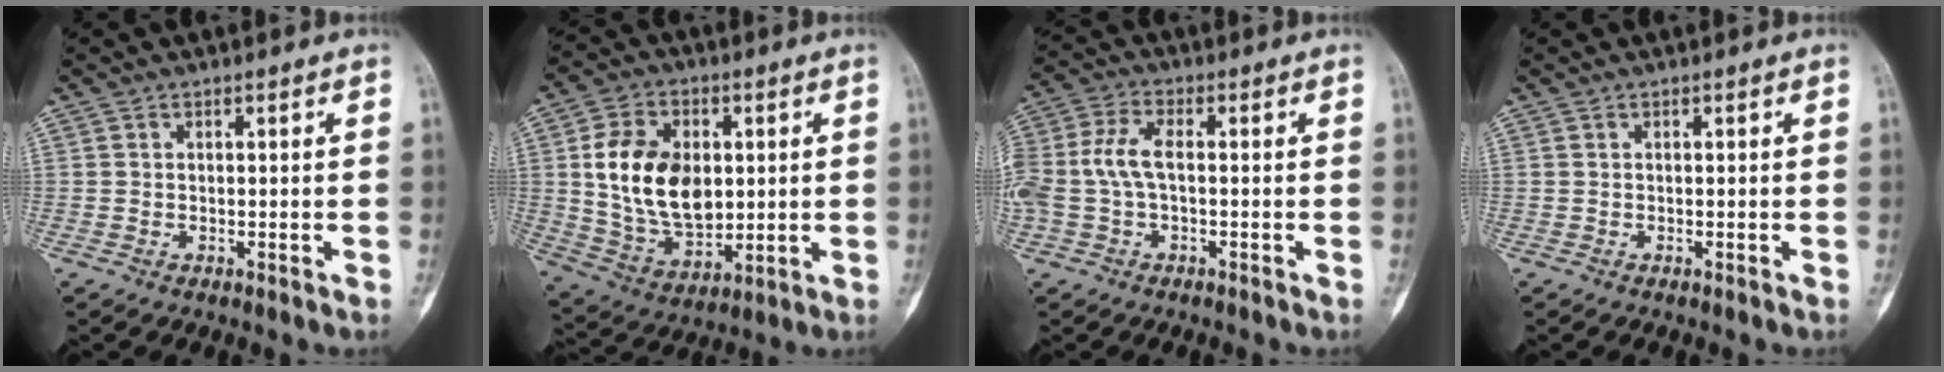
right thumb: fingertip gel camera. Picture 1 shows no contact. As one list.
[{"total": 17.1, "force": [2.2, 11.2, 12.7], "torque": [-0.192, -0.012, 0.049]}, {"total": 8.8, "force": [-0.4, 4.6, 7.5], "torque": [-0.187, 0.025, -0.009]}, {"total": 0.0}]